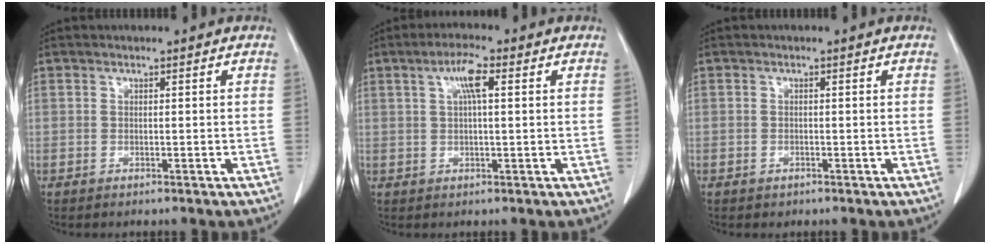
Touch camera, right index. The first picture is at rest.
{"total": 4.3, "force": [1.4, 0.6, 4.0], "torque": [-0.077, 0.009, 0.027]}
{"total": 0.8, "force": [-0.5, 0.7, 0.1], "torque": [-0.003, 0.003, -0.005]}